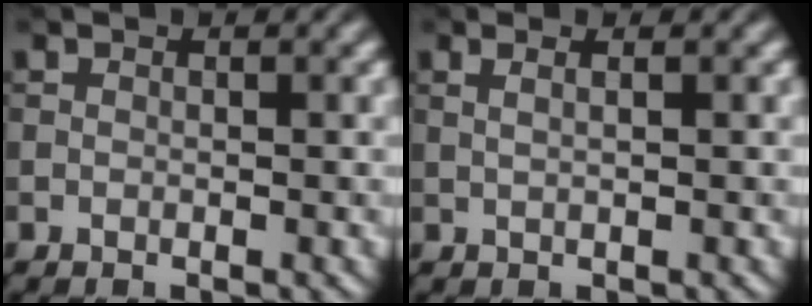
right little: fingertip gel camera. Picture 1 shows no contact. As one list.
[{"total": 2.1, "force": [1.0, 0.9, 1.5], "torque": [-0.011, 0.006, -0.006]}]